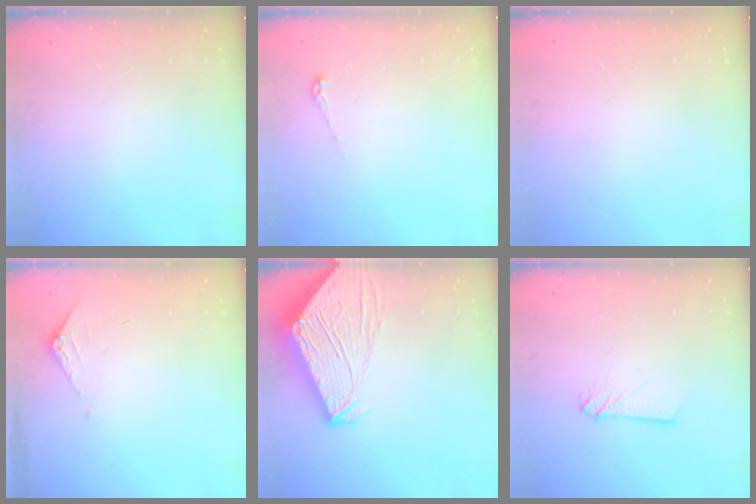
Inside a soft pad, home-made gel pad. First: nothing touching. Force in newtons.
{"total": 3.9, "press": 3.9, "slide": 0.3}
{"total": 0.0}
{"total": 5.0, "press": 5.0, "slide": 0.5}
{"total": 13.1, "press": 13.0, "slide": 1.8}
{"total": 2.4, "press": 2.4, "slide": 0.2}